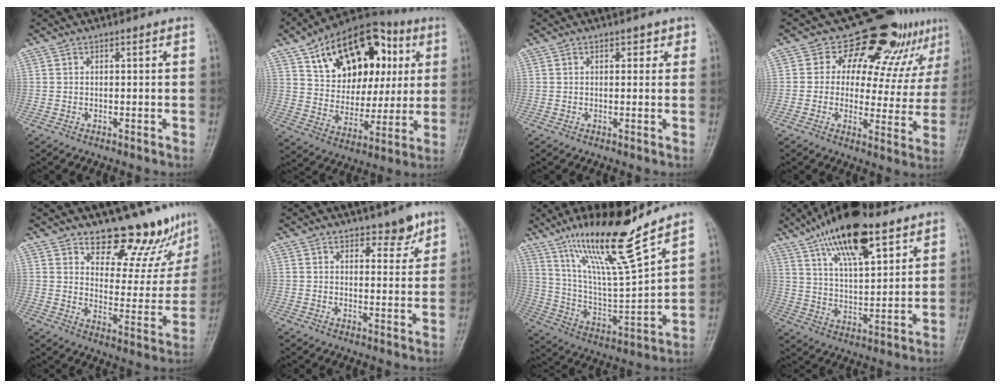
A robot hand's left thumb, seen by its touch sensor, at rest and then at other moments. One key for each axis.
{"total": 23.2, "fx": 8.5, "fy": 14.7, "fz": 15.9, "tx": -0.196, "ty": -0.001, "tz": 0.136}
{"total": 1.8, "fx": 0.9, "fy": 1.2, "fz": 1.0, "tx": 0.001, "ty": -0.001, "tz": 0.008}
{"total": 16.7, "fx": 10.7, "fy": 8.5, "fz": 9.6, "tx": -0.070, "ty": -0.049, "tz": 0.129}
{"total": 13.7, "fx": 11.6, "fy": 5.4, "fz": 4.7, "tx": -0.015, "ty": -0.102, "tz": 0.160}
{"total": 4.3, "fx": 3.2, "fy": 1.8, "fz": 2.2, "tx": -0.009, "ty": -0.023, "tz": 0.045}
{"total": 18.4, "fx": 13.1, "fy": 1.5, "fz": 12.9, "tx": -0.213, "ty": -0.071, "tz": 0.243}
{"total": 17.9, "fx": 10.6, "fy": 6.5, "fz": 12.8, "tx": -0.195, "ty": -0.033, "tz": 0.187}